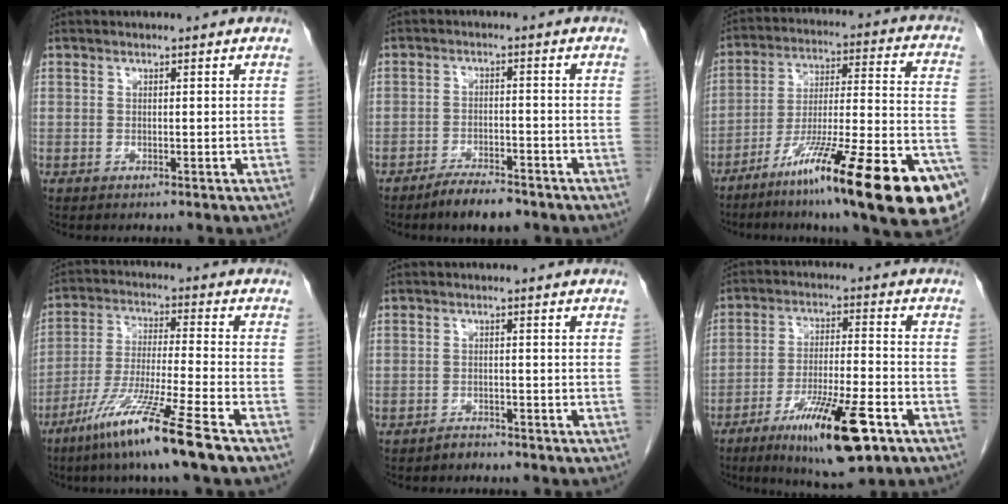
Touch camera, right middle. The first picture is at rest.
{"total": 5.3, "force": [-4.3, 1.4, 2.9], "torque": [-0.049, -0.002, -0.071]}
{"total": 25.9, "force": [-15.2, 2.2, 20.8], "torque": [-0.243, -0.015, -0.247]}
{"total": 12.9, "force": [-8.3, -1.4, 9.7], "torque": [-0.192, -0.046, -0.157]}
{"total": 1.4, "force": [-1.3, 0.6, 0.0], "torque": [-0.003, 0.001, -0.023]}
{"total": 13.7, "force": [-7.6, 1.9, 11.3], "torque": [-0.196, -0.021, -0.121]}